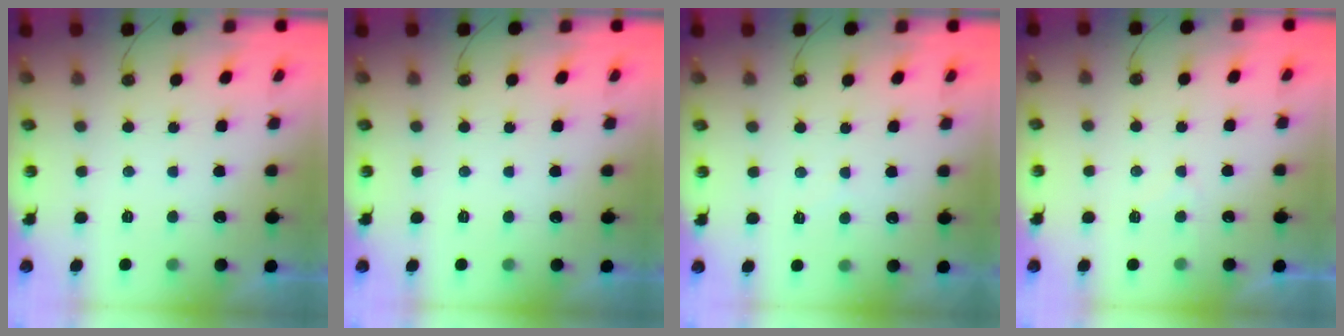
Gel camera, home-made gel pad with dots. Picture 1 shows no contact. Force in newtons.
{"total": 0.0}
{"total": 3.4, "press": 3.4, "slide": 0.5}
{"total": 4.4, "press": 4.4, "slide": 0.6}